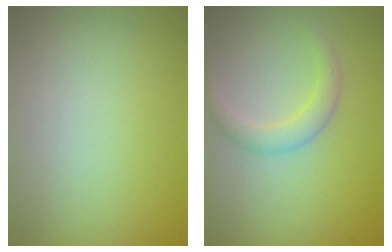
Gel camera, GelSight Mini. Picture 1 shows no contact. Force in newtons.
{"total": 2.0, "press": 2.0, "slide": 0.2}